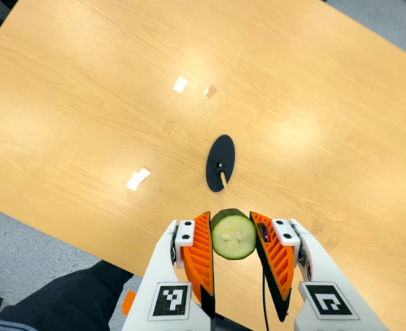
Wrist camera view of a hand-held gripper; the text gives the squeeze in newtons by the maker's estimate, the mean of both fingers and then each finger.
{"total": 9.6, "left": 10.1, "right": 9.1}